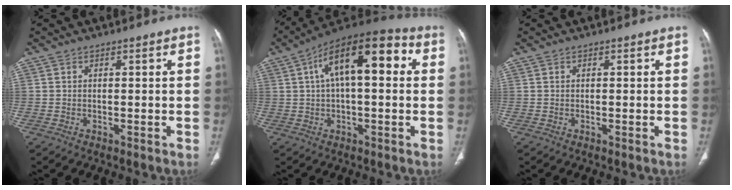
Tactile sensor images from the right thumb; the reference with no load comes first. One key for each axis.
{"total": 16.8, "fx": 4.1, "fy": 7.2, "fz": 14.7, "tx": -0.213, "ty": 0.036, "tz": 0.056}
{"total": 0.0}